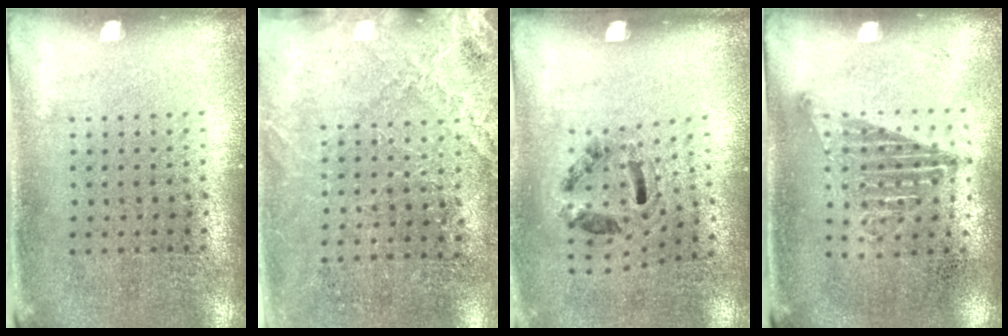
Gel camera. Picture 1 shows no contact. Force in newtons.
{"total": 2.6, "press": 2.5, "slide": 0.7}
{"total": 1.3, "press": 0.7, "slide": 1.0}
{"total": 1.1, "press": 1.0, "slide": 0.4}